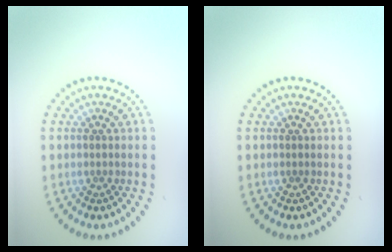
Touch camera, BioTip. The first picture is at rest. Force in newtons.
{"total": 0.0}